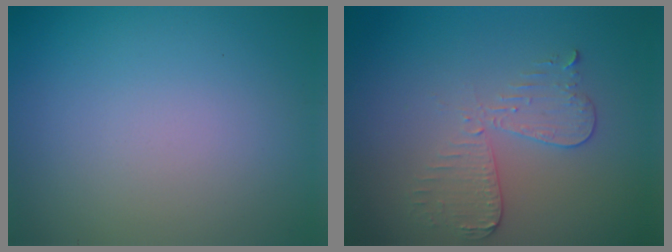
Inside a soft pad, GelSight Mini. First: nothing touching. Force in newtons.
{"total": 3.0, "press": 2.7, "slide": 1.2}